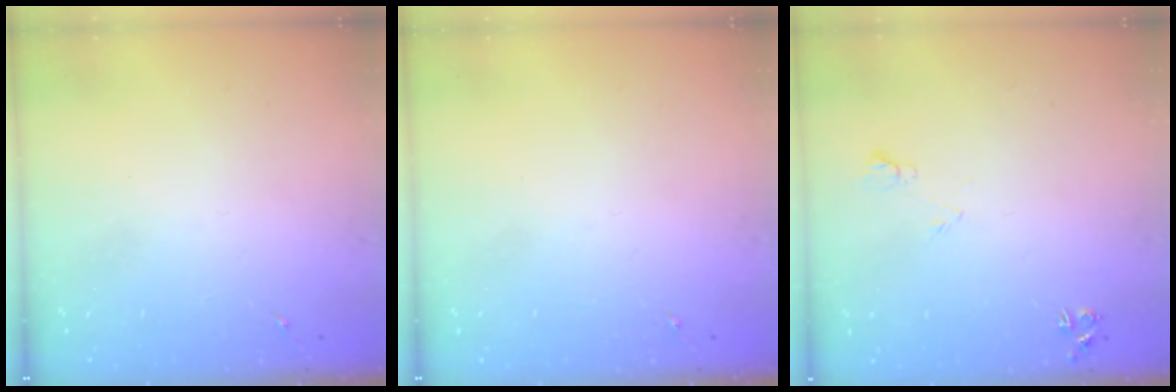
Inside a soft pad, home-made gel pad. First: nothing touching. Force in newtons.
{"total": 0.0}
{"total": 5.2, "press": 5.1, "slide": 1.0}